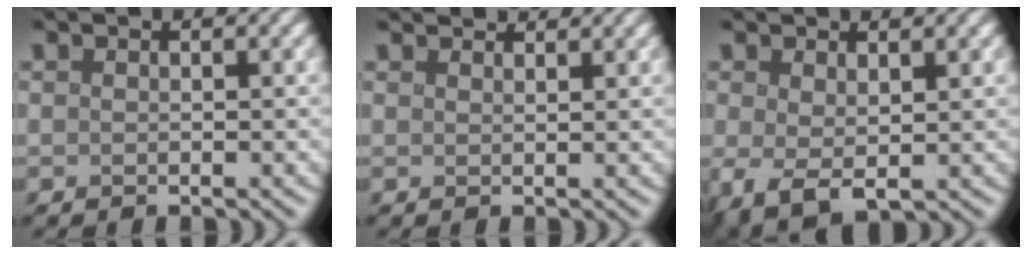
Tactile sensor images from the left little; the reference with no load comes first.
{"total": 3.5, "force": [3.3, 0.9, 1.1], "torque": [-0.004, 0.016, 0.023]}
{"total": 2.7, "force": [-0.3, 1.2, 2.3], "torque": [-0.052, -0.003, 0.000]}